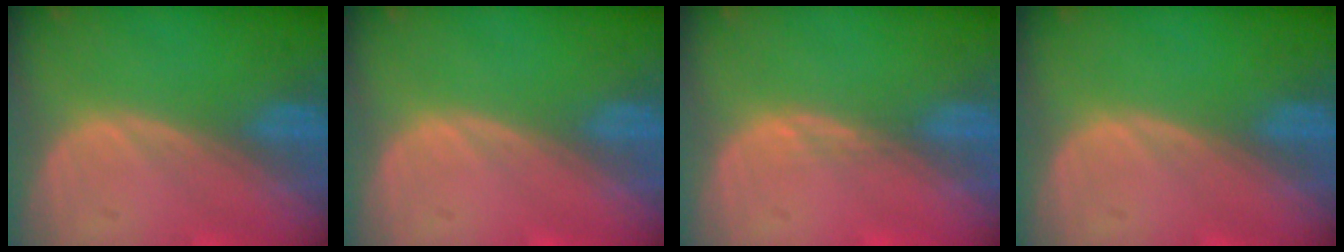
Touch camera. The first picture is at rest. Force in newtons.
{"total": 0.0}
{"total": 1.0, "press": 0.8, "slide": 0.7}
{"total": 0.0}